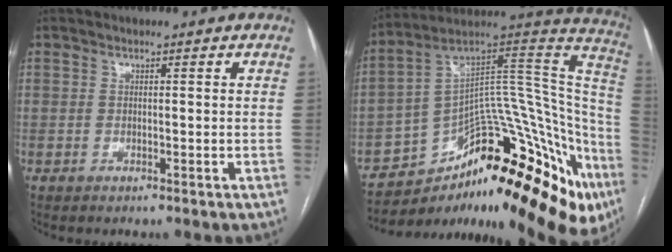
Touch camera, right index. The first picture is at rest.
{"total": 31.1, "force": [-21.0, 12.9, 19.0], "torque": [-0.153, 0.056, -0.278]}